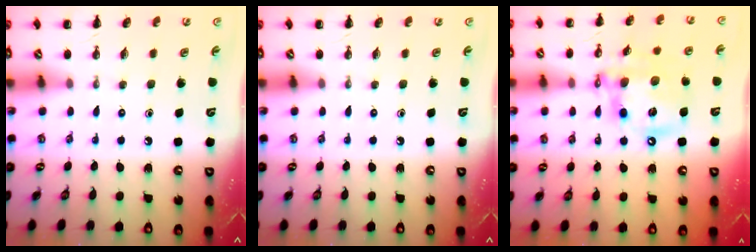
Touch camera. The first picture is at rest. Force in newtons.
{"total": 0.0}
{"total": 15.1, "press": 14.7, "slide": 3.3}